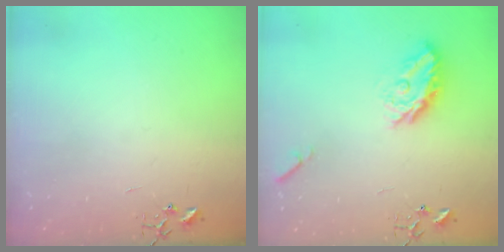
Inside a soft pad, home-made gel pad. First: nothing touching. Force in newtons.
{"total": 11.7, "press": 11.7, "slide": 0.5}